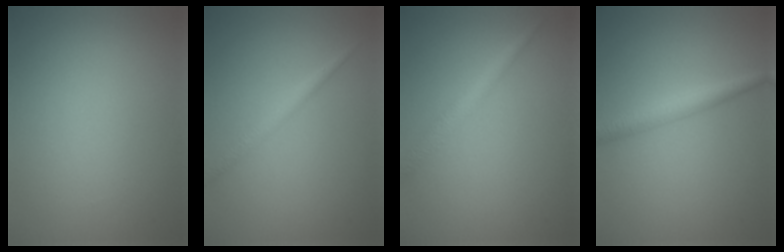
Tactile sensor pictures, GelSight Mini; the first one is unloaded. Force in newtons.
{"total": 1.6, "press": 1.6, "slide": 0.1}
{"total": 2.0, "press": 2.0, "slide": 0.0}
{"total": 2.5, "press": 2.5, "slide": 0.1}